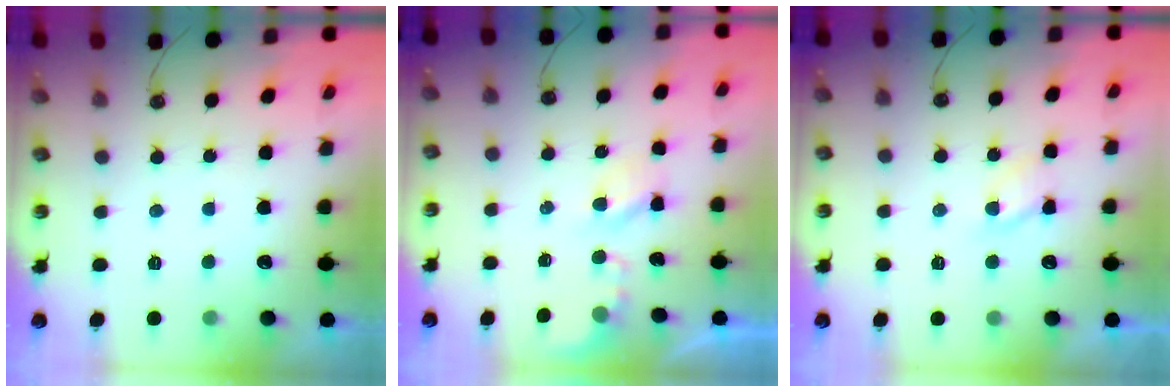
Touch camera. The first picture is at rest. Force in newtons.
{"total": 2.9, "press": 2.9, "slide": 0.4}
{"total": 5.7, "press": 5.7, "slide": 0.7}